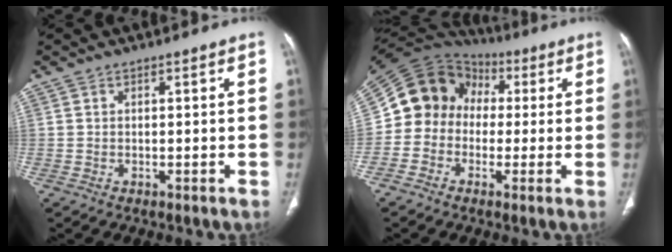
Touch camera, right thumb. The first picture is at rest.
{"total": 13.1, "force": [0.0, 11.7, 5.8], "torque": [-0.084, 0.046, -0.011]}